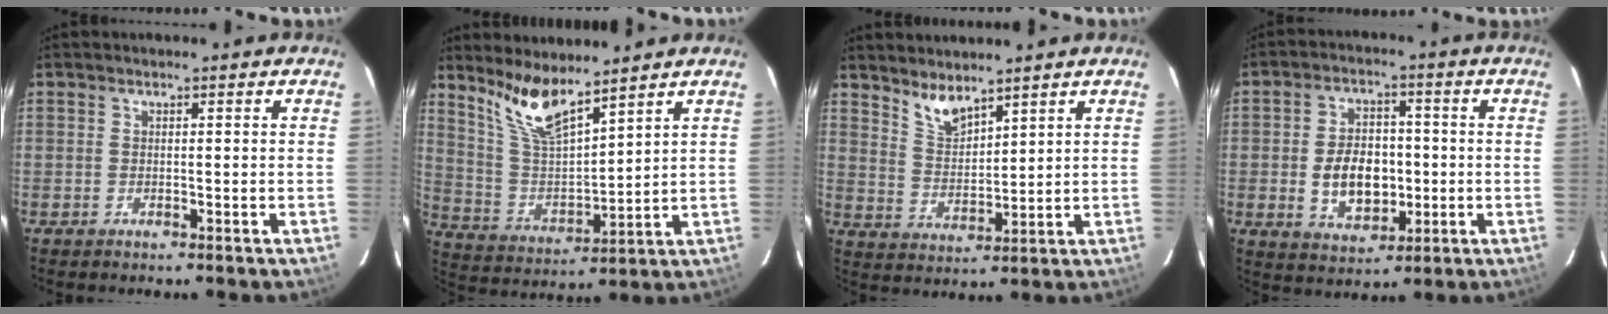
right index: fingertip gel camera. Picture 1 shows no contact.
{"total": 10.5, "force": [8.4, 2.1, 6.0], "torque": [-0.118, -0.008, 0.174]}
{"total": 5.9, "force": [4.9, 1.8, 2.8], "torque": [-0.050, -0.005, 0.099]}
{"total": 9.9, "force": [-1.3, 6.6, 7.3], "torque": [-0.139, 0.010, -0.007]}